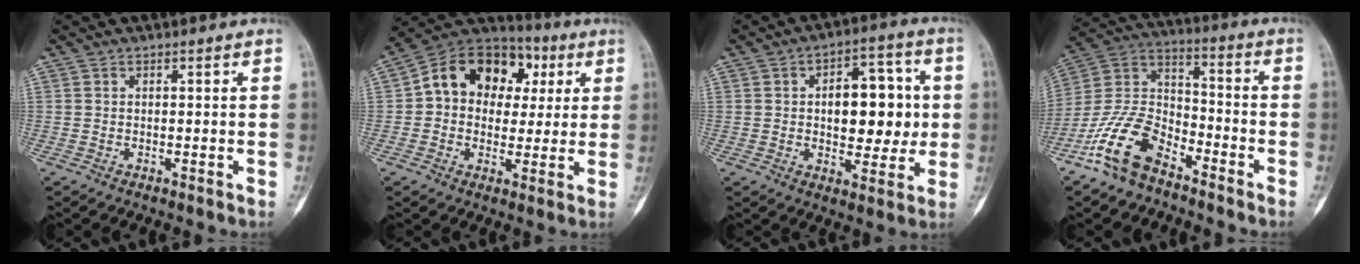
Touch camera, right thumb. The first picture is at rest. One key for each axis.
{"total": 16.1, "fx": 3.2, "fy": 12.4, "fz": 9.8, "tx": -0.109, "ty": 0.030, "tz": 0.043}
{"total": 13.6, "fx": 0.9, "fy": 8.0, "fz": 11.1, "tx": -0.106, "ty": 0.016, "tz": 0.015}
{"total": 14.5, "fx": -9.6, "fy": 7.3, "fz": 8.1, "tx": -0.155, "ty": 0.069, "tz": -0.193}